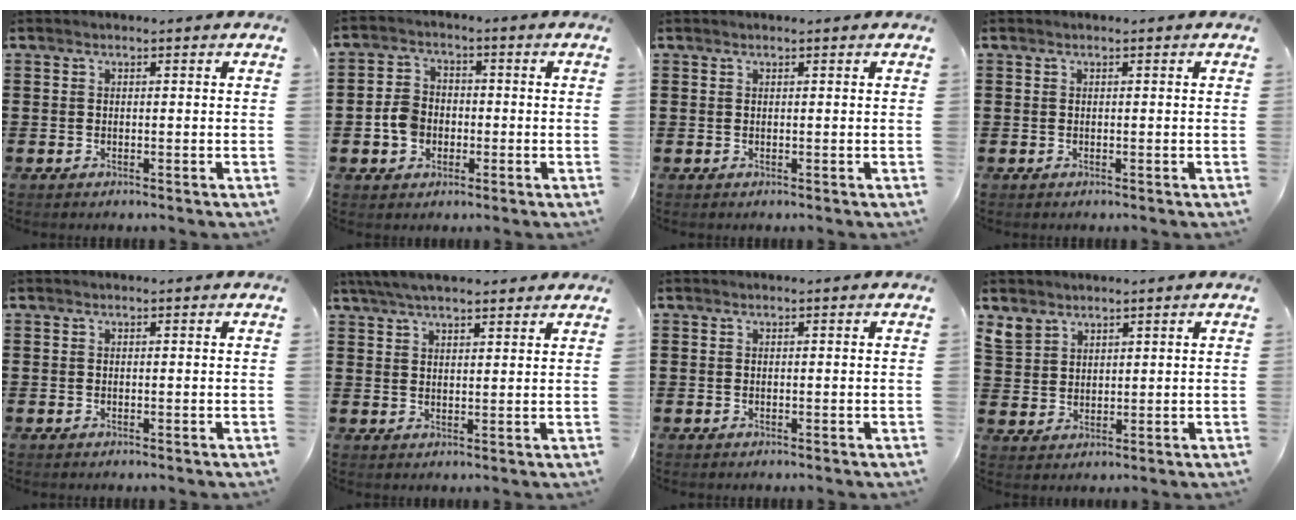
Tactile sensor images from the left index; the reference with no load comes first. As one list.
[{"total": 4.9, "force": [-1.2, 3.9, 2.7], "torque": [-0.068, 0.006, -0.027]}, {"total": 0.0}, {"total": 0.0}, {"total": 0.0}, {"total": 5.0, "force": [4.4, 0.8, 2.1], "torque": [-0.051, -0.002, 0.083]}, {"total": 0.0}, {"total": 3.7, "force": [2.8, 2.3, 0.6], "torque": [-0.026, 0.007, 0.055]}]